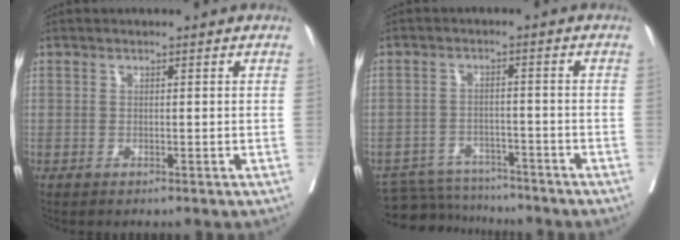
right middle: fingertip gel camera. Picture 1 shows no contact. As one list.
[{"total": 8.1, "force": [-7.9, 1.8, 0.3], "torque": [-0.008, 0.000, -0.125]}]